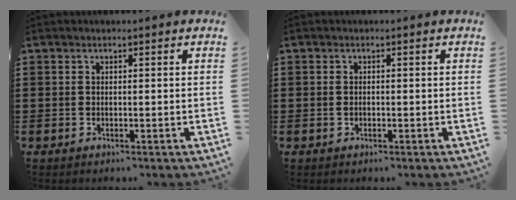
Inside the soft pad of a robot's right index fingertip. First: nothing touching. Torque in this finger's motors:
{"motor_torque": [-0.70, 0.70, 0.01, -0.01]}